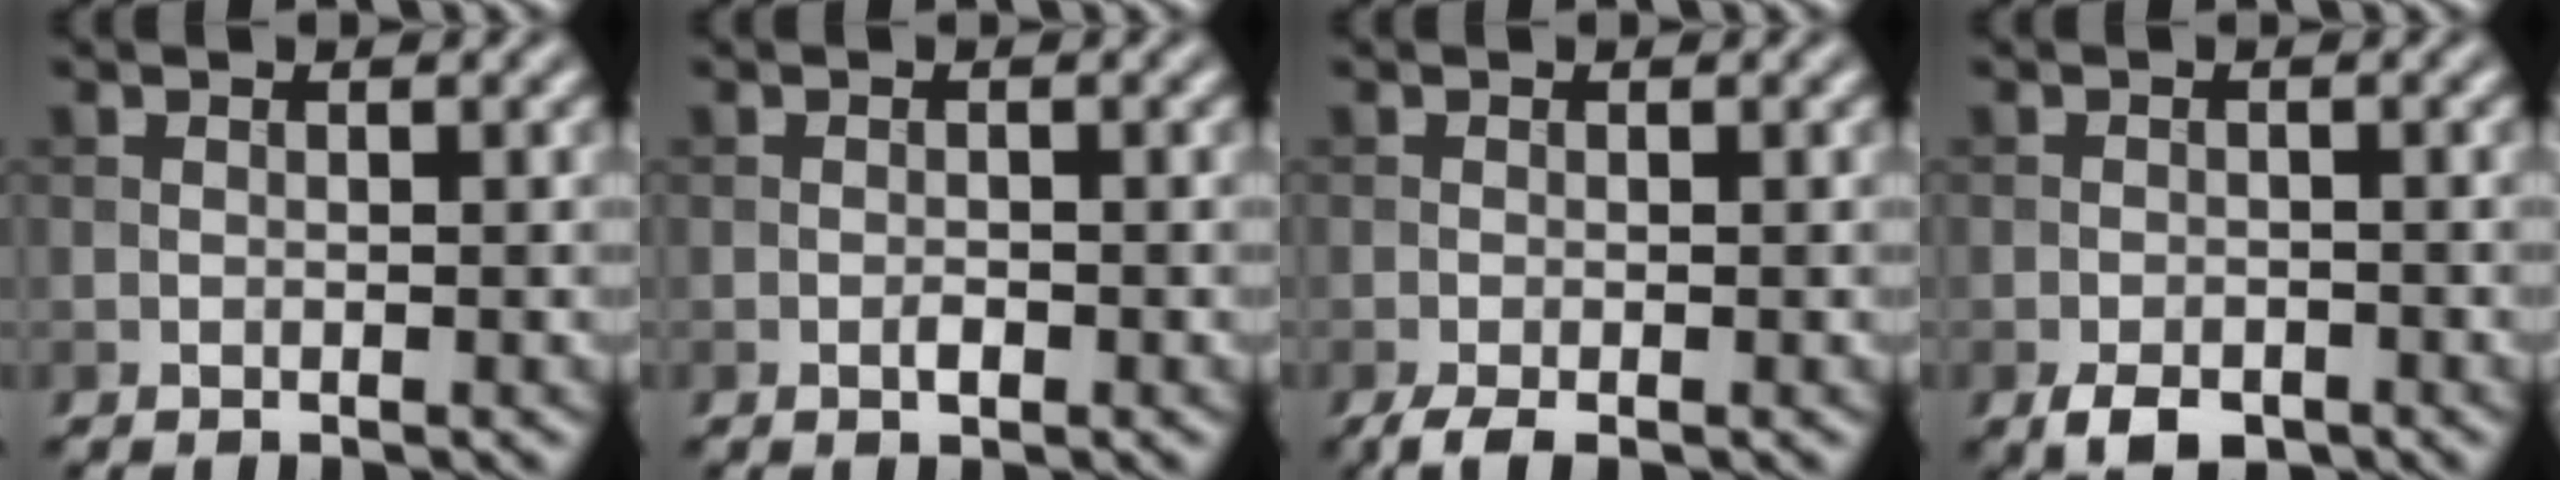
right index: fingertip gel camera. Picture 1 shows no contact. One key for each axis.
{"total": 0.8, "fx": -0.4, "fy": 0.4, "fz": 0.7, "tx": -0.011, "ty": 0.000, "tz": -0.006}
{"total": 2.0, "fx": -1.3, "fy": 0.5, "fz": 1.5, "tx": -0.033, "ty": -0.007, "tz": -0.027}
{"total": 2.8, "fx": -1.8, "fy": 1.5, "fz": 1.6, "tx": -0.027, "ty": -0.005, "tz": -0.034}